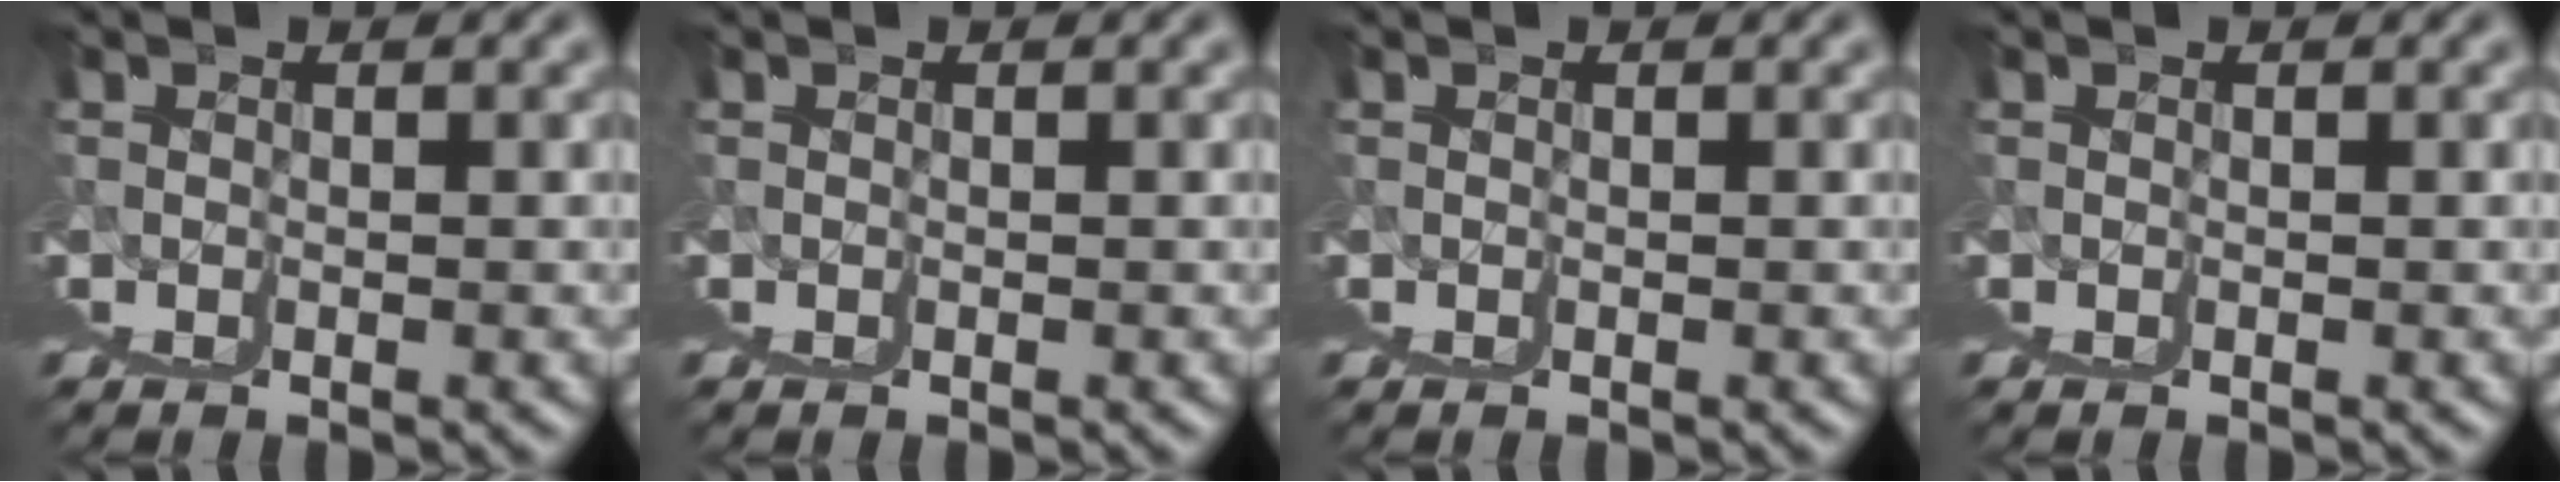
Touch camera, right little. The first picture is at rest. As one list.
[{"total": 0.0}, {"total": 0.0}, {"total": 0.0}]